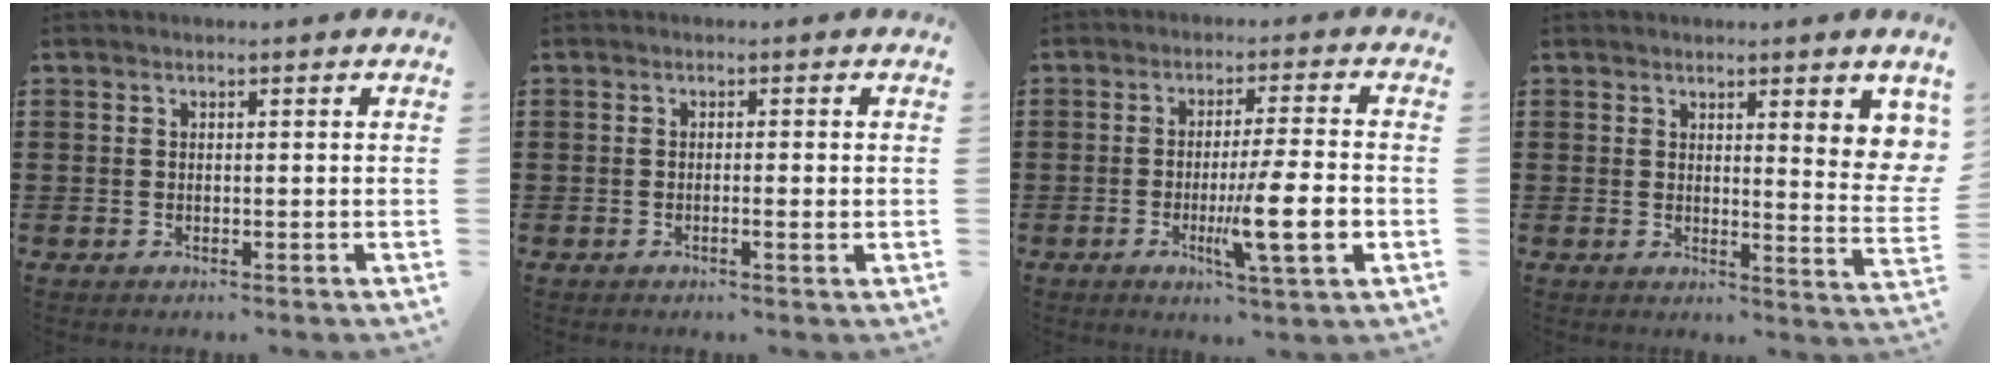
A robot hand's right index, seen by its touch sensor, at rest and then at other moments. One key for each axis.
{"total": 1.1, "fx": -0.3, "fy": 0.0, "fz": 1.0, "tx": -0.017, "ty": -0.001, "tz": -0.005}
{"total": 10.2, "fx": -2.7, "fy": 1.0, "fz": 9.8, "tx": -0.164, "ty": -0.016, "tz": -0.047}
{"total": 4.1, "fx": 2.6, "fy": 0.4, "fz": 3.2, "tx": -0.049, "ty": -0.018, "tz": 0.039}